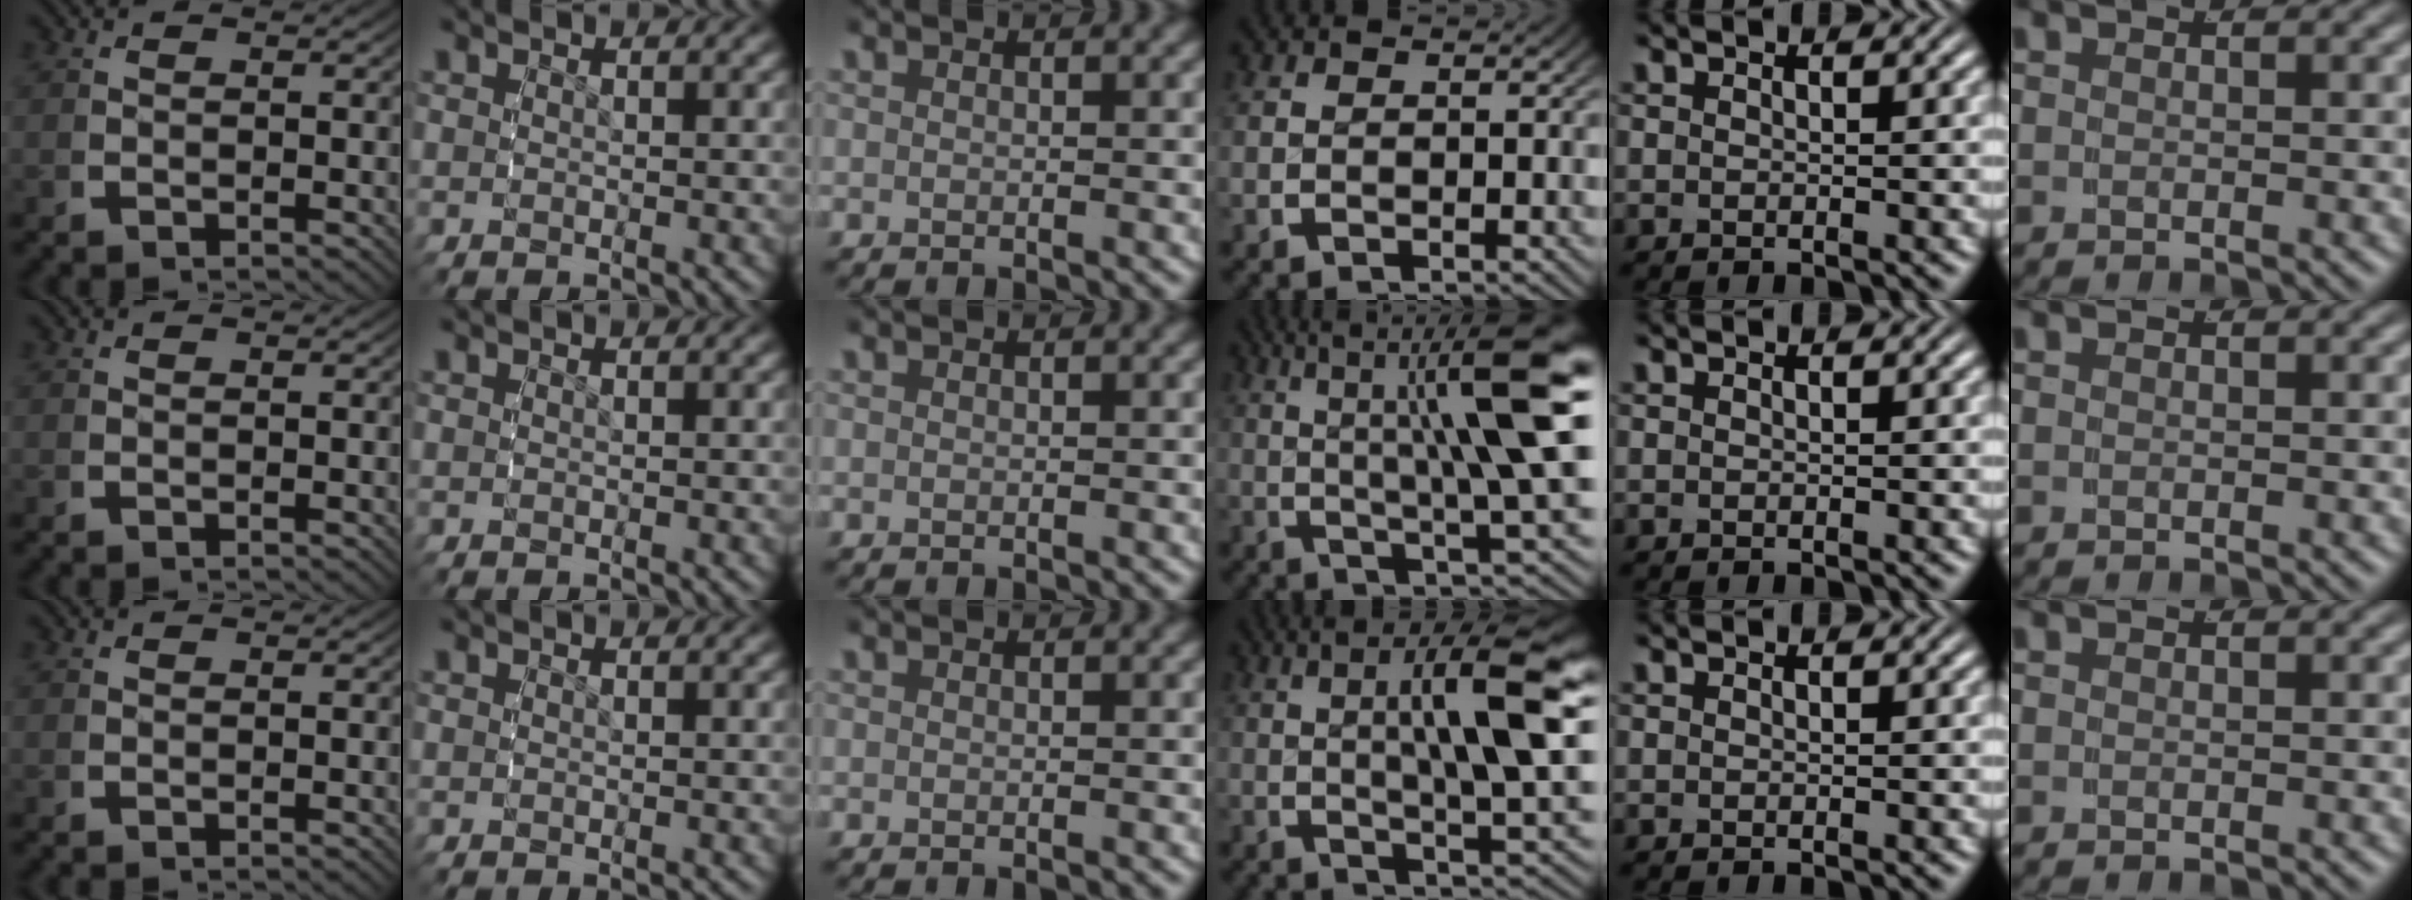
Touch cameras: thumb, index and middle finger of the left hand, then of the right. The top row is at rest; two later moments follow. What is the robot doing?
{"motion": "grasp_and_lifting", "object": "camera"}